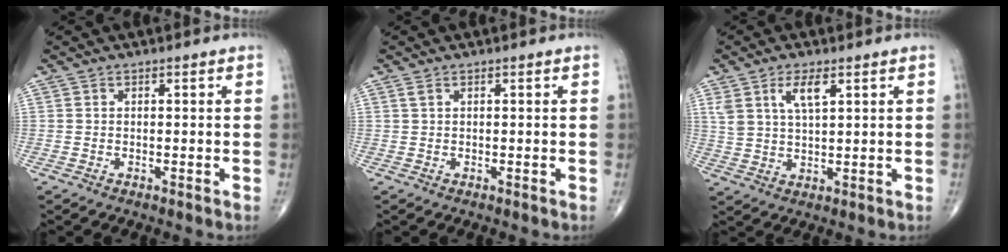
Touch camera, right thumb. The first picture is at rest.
{"total": 0.6, "force": [0.3, 0.1, 0.5], "torque": [-0.016, 0.007, 0.008]}
{"total": 5.8, "force": [2.9, 2.2, 4.5], "torque": [-0.086, -0.011, 0.059]}